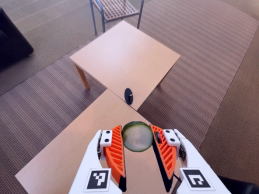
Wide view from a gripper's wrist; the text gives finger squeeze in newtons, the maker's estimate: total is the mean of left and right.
{"total": 11.5, "left": 10.9, "right": 12.0}